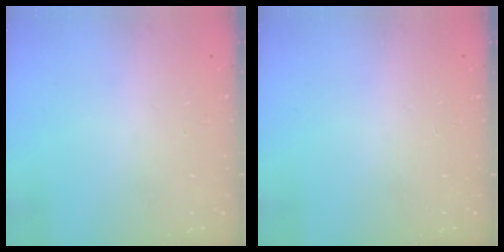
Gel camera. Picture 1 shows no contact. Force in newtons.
{"total": 0.0}